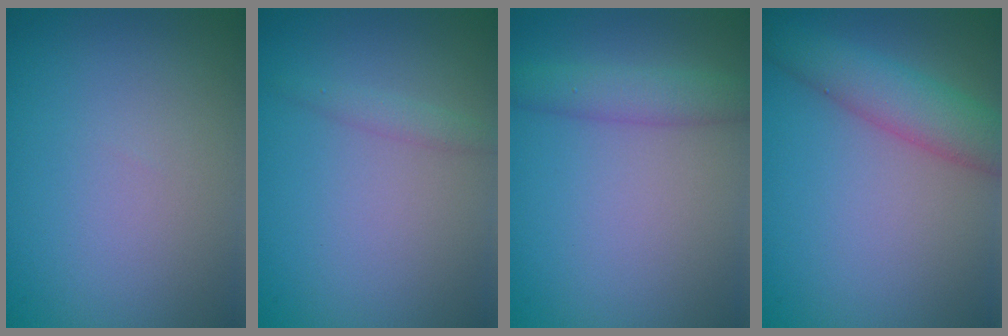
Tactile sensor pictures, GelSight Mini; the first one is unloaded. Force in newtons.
{"total": 1.0, "press": 1.0, "slide": 0.0}
{"total": 2.8, "press": 2.8, "slide": 0.1}
{"total": 4.8, "press": 4.8, "slide": 0.2}